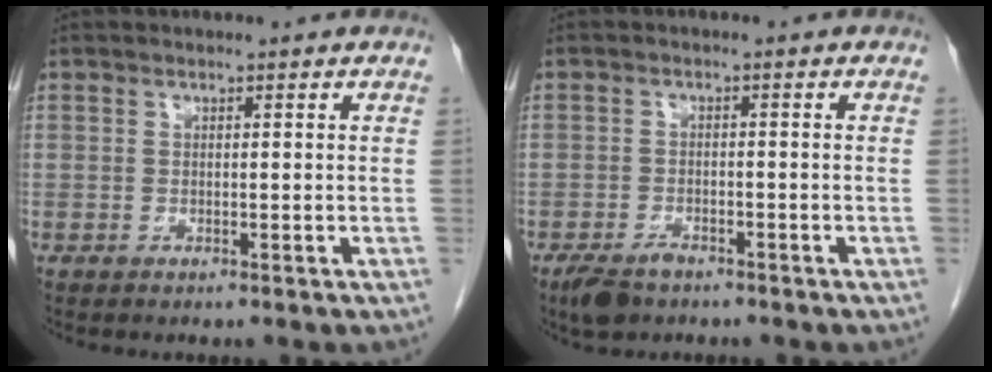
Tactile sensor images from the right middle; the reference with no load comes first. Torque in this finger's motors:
{"motor_torque": [0.29, -0.17, 0.02, 0.01]}